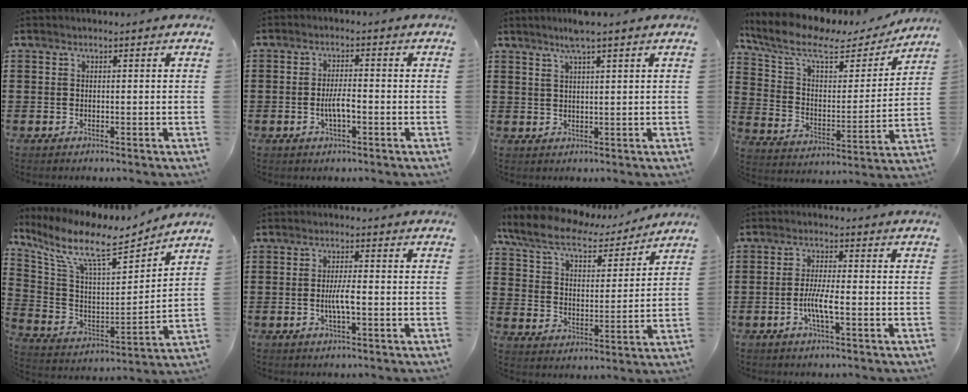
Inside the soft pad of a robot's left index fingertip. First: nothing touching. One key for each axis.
{"total": 3.6, "fx": -1.0, "fy": 1.0, "fz": 3.4, "tx": -0.068, "ty": 0.002, "tz": -0.020}
{"total": 3.8, "fx": 2.7, "fy": -0.3, "fz": 2.6, "tx": -0.056, "ty": 0.004, "tz": 0.047}
{"total": 9.9, "fx": 7.3, "fy": 3.6, "fz": 5.7, "tx": -0.141, "ty": -0.032, "tz": 0.125}
{"total": 10.9, "fx": 8.2, "fy": 2.8, "fz": 6.6, "tx": -0.162, "ty": -0.045, "tz": 0.136}
{"total": 3.7, "fx": -0.7, "fy": 0.6, "fz": 3.6, "tx": -0.077, "ty": -0.005, "tz": -0.019}
{"total": 9.2, "fx": 7.8, "fy": 2.2, "fz": 4.4, "tx": -0.117, "ty": -0.035, "tz": 0.135}
{"total": 4.7, "fx": -1.3, "fy": 0.7, "fz": 4.4, "tx": -0.091, "ty": -0.004, "tz": -0.029}